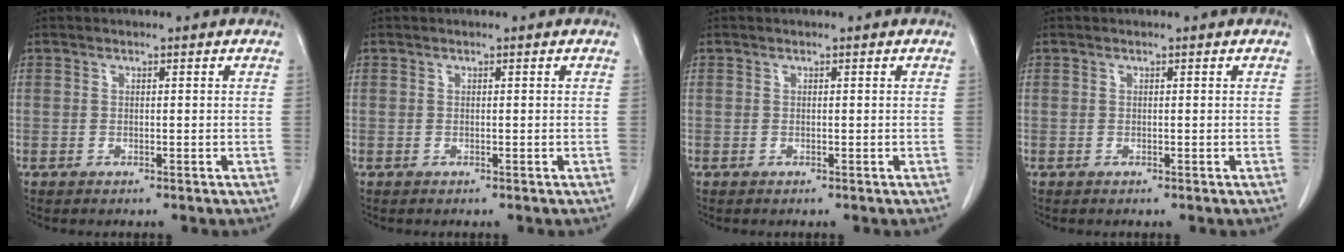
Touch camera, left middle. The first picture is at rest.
{"total": 0.0}
{"total": 0.0}
{"total": 0.0}